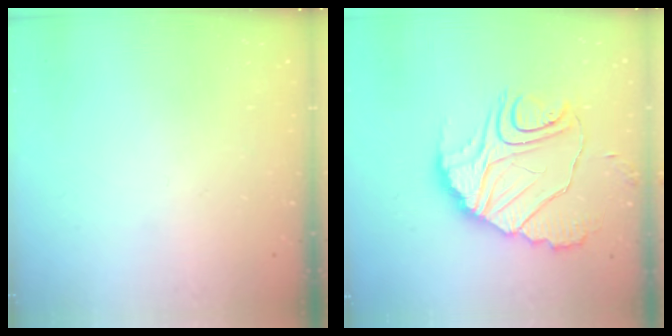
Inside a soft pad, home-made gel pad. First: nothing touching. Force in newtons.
{"total": 14.2, "press": 14.1, "slide": 0.8}